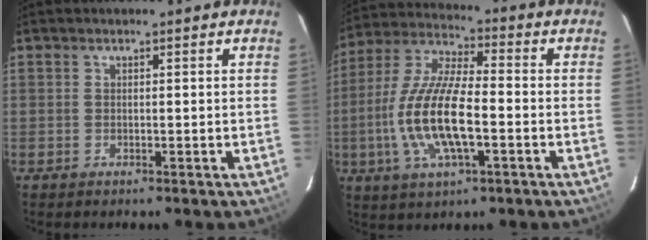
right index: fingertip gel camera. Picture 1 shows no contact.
{"total": 15.4, "force": [-3.6, 5.0, 14.1], "torque": [-0.293, -0.005, -0.070]}